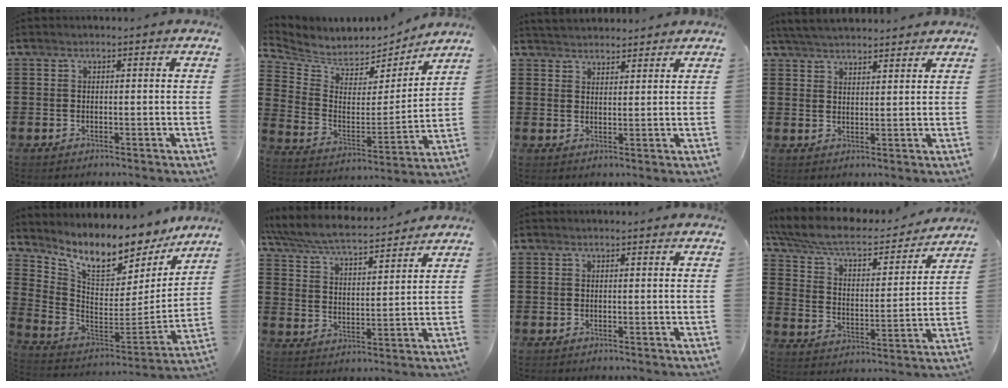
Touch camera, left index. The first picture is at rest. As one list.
[{"total": 5.3, "force": [4.8, 2.2, 0.1], "torque": [-0.041, -0.043, 0.080]}, {"total": 2.6, "force": [2.5, 0.3, -0.3], "torque": [-0.003, -0.003, 0.049]}, {"total": 3.9, "force": [3.9, 0.1, 0.7], "torque": [-0.026, -0.009, 0.072]}, {"total": 10.2, "force": [8.5, 3.1, 4.7], "torque": [-0.120, -0.068, 0.145]}, {"total": 6.2, "force": [5.8, 0.3, 2.2], "torque": [-0.069, -0.036, 0.098]}, {"total": 0.0}, {"total": 8.2, "force": [7.1, 1.8, 3.6], "torque": [-0.101, -0.044, 0.122]}]